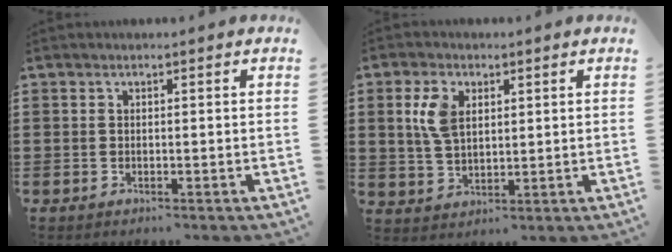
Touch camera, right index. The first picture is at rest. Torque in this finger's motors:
{"motor_torque": [0.65, -0.13, 0.55, 0.15]}